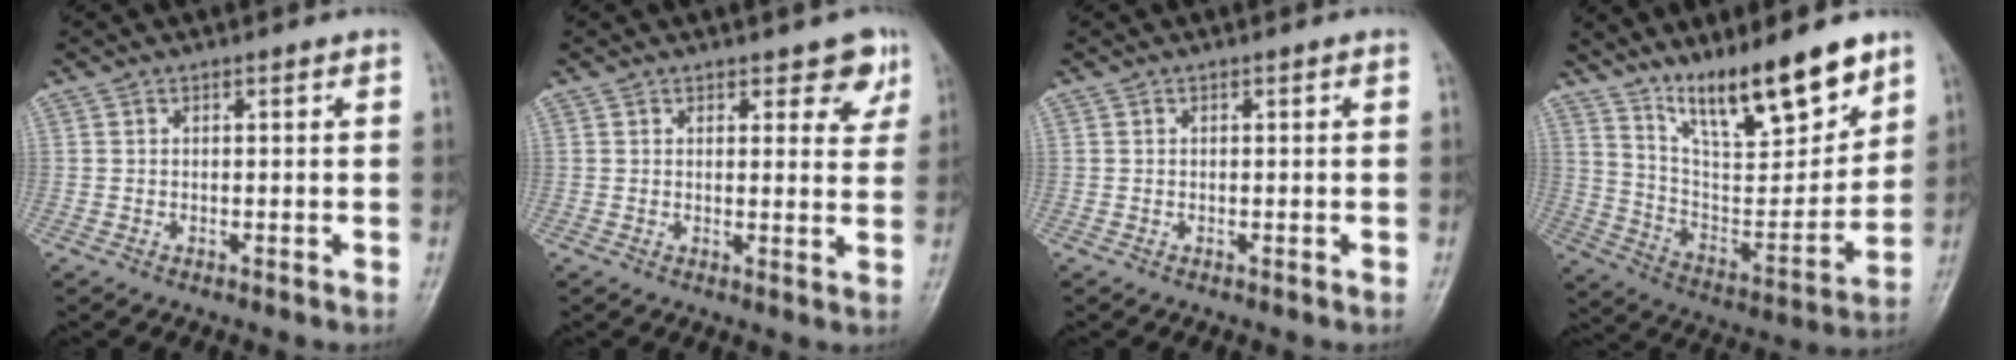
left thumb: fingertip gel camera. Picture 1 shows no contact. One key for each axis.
{"total": 4.8, "fx": 3.2, "fy": 2.3, "fz": 2.7, "tx": 0.003, "ty": -0.017, "tz": 0.037}
{"total": 0.0}
{"total": 18.5, "fx": 13.2, "fy": 4.8, "fz": 12.0, "tx": -0.154, "ty": -0.080, "tz": 0.236}